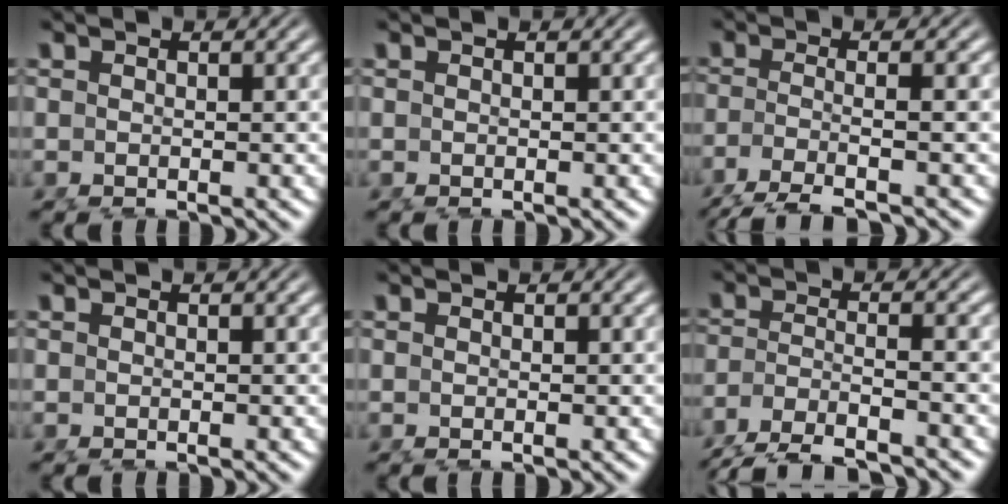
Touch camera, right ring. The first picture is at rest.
{"total": 0.0}
{"total": 5.4, "force": [-3.9, 0.5, 3.6], "torque": [-0.070, -0.026, -0.048]}
{"total": 0.0}
{"total": 0.8, "force": [0.1, -0.7, 0.2], "torque": [0.003, 0.003, 0.002]}
{"total": 6.2, "force": [-5.0, 1.9, 3.3], "torque": [-0.061, -0.023, -0.072]}